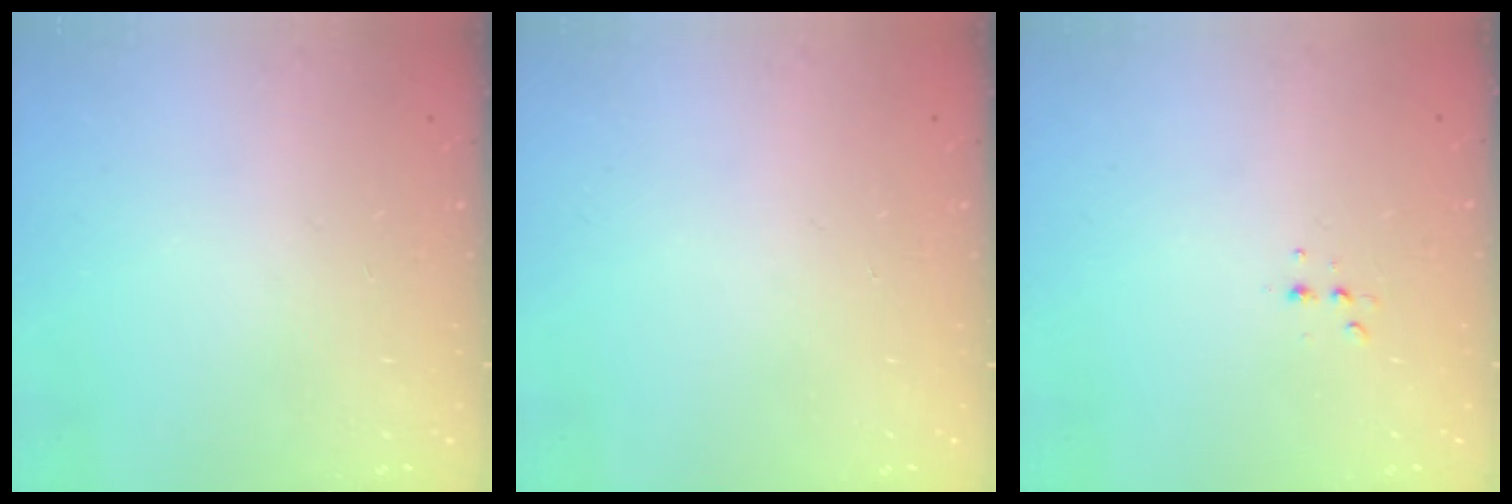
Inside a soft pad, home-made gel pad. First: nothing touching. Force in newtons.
{"total": 0.0}
{"total": 3.6, "press": 3.5, "slide": 1.1}